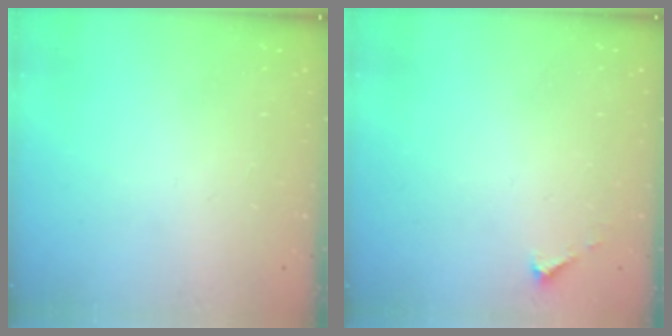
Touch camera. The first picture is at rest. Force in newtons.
{"total": 2.1, "press": 2.1, "slide": 0.2}